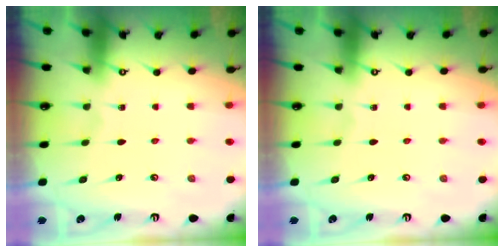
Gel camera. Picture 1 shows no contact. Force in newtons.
{"total": 0.0}